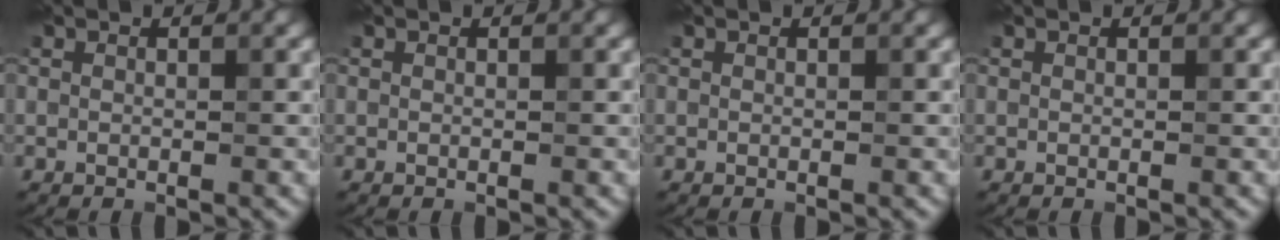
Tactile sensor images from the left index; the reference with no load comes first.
{"total": 0.0}
{"total": 0.0}
{"total": 0.0}